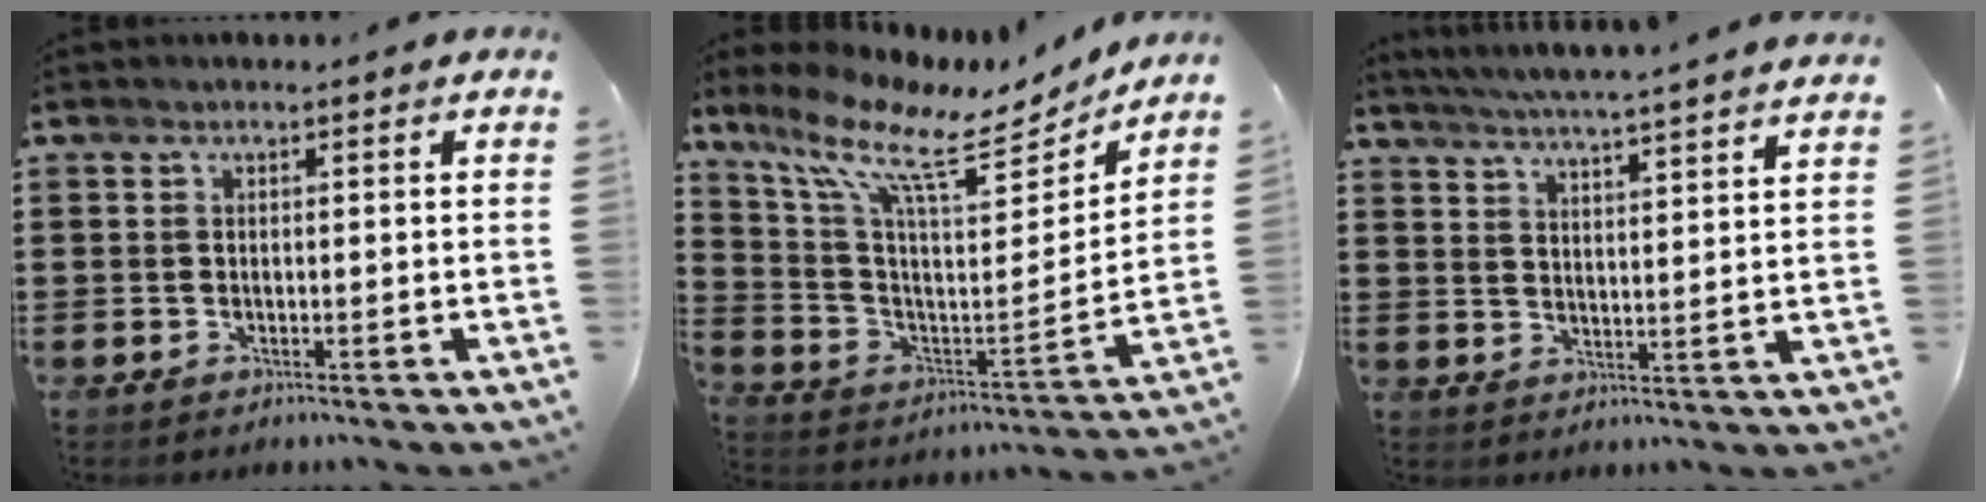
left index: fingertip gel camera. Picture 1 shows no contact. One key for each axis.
{"total": 10.9, "fx": 8.2, "fy": 2.7, "fz": 6.7, "tx": -0.165, "ty": -0.057, "tz": 0.135}
{"total": 4.8, "fx": 4.5, "fy": -1.2, "fz": 1.1, "tx": -0.040, "ty": -0.037, "tz": 0.075}